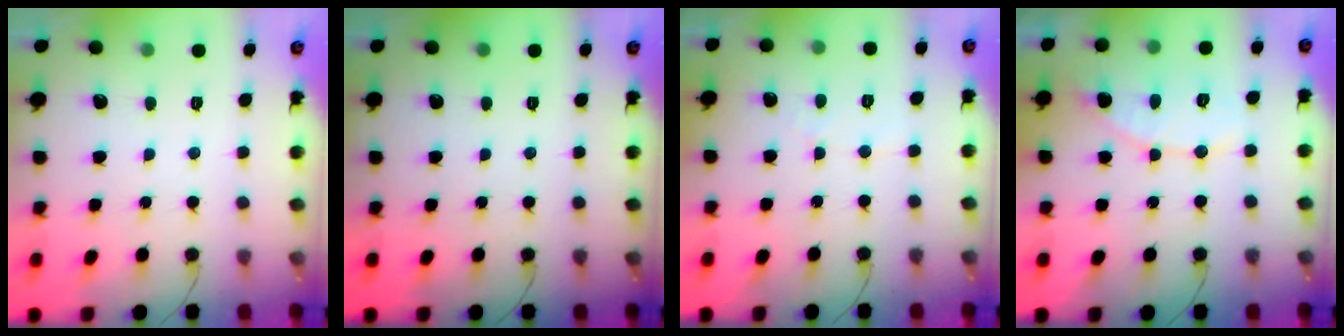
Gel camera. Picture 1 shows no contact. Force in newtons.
{"total": 0.0}
{"total": 2.4, "press": 2.4, "slide": 0.2}
{"total": 7.2, "press": 7.2, "slide": 0.6}